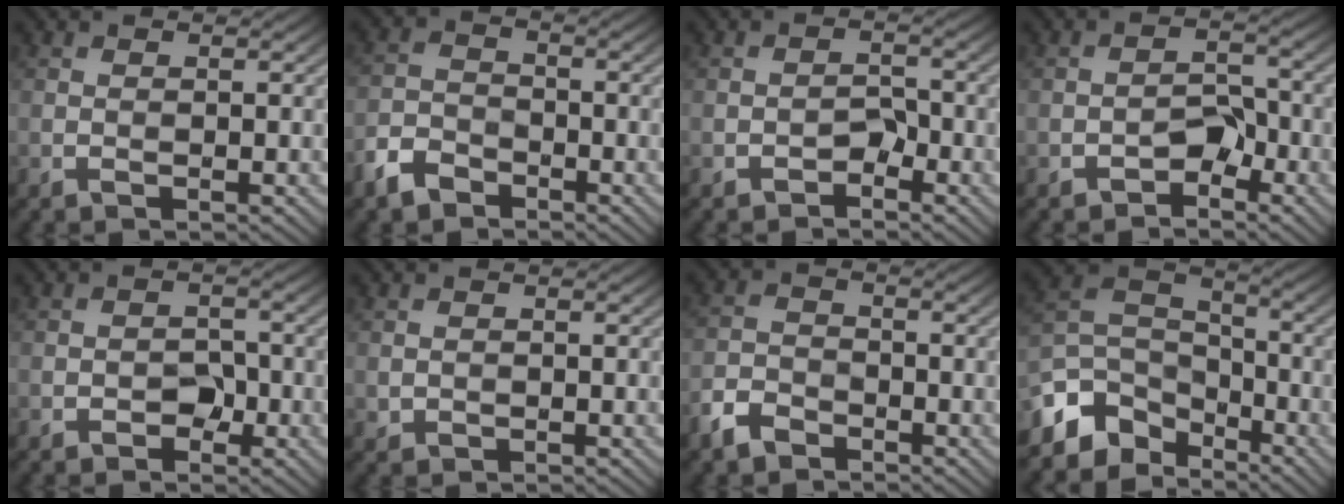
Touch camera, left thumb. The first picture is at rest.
{"total": 4.8, "force": [-3.6, 2.7, 1.8], "torque": [-0.049, -0.009, -0.080]}
{"total": 1.9, "force": [-1.6, 0.9, 0.7], "torque": [-0.014, 0.007, -0.026]}
{"total": 3.2, "force": [-2.3, 1.5, 1.5], "torque": [-0.025, 0.010, -0.038]}
{"total": 2.0, "force": [-1.0, 1.4, 1.0], "torque": [-0.017, 0.005, -0.015]}
{"total": 0.7, "force": [0.0, 0.7, 0.0], "torque": [-0.007, -0.004, 0.004]}
{"total": 4.2, "force": [-3.2, 2.3, 1.6], "torque": [-0.042, -0.009, -0.072]}
{"total": 9.9, "force": [-6.3, 6.1, 4.5], "torque": [-0.115, -0.007, -0.119]}